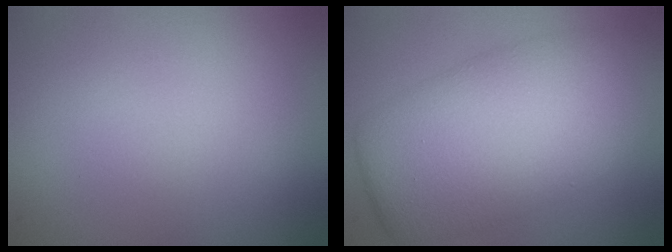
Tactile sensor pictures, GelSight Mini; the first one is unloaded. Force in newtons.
{"total": 10.3, "press": 10.3, "slide": 0.5}